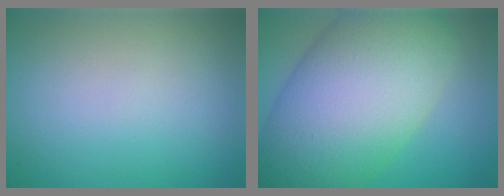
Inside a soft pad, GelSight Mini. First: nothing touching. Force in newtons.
{"total": 14.0, "press": 14.0, "slide": 0.2}